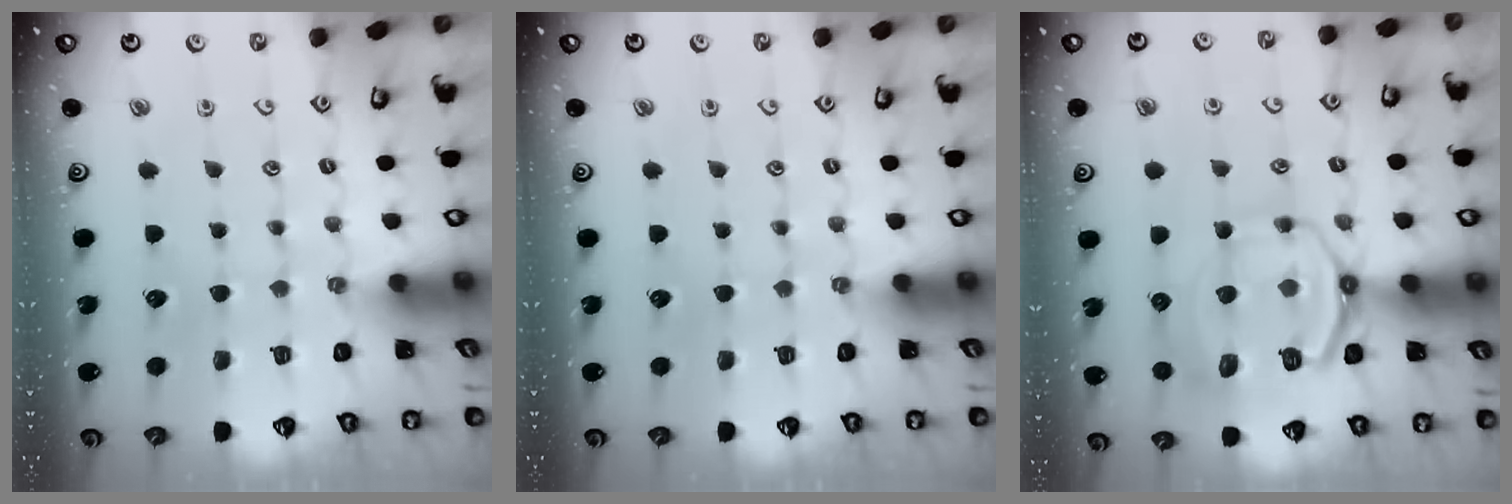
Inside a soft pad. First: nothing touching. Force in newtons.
{"total": 0.0}
{"total": 10.6, "press": 10.4, "slide": 1.9}